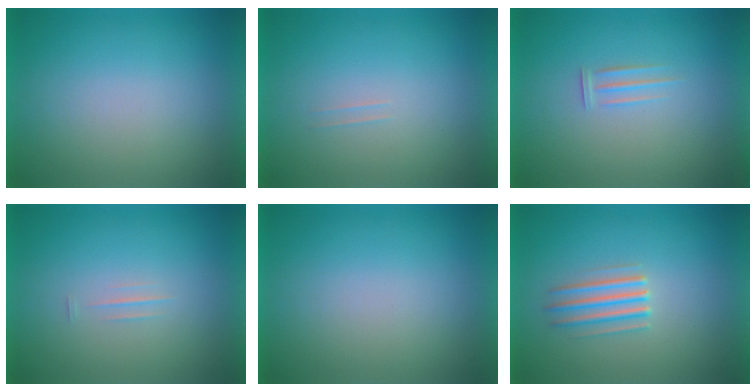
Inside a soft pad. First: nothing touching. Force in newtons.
{"total": 1.1}
{"total": 1.7}
{"total": 1.3}
{"total": 1.2}
{"total": 2.8}